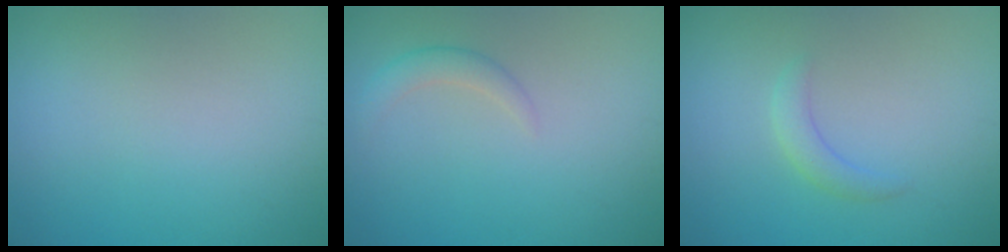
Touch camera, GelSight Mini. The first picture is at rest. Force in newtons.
{"total": 1.5, "press": 1.5, "slide": 0.1}
{"total": 1.6, "press": 1.6, "slide": 0.2}